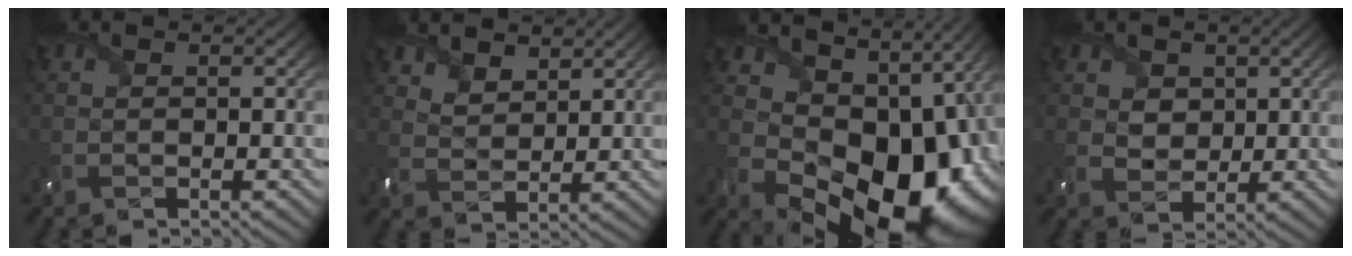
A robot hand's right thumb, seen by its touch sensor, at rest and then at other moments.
{"total": 4.6, "force": [3.6, 2.1, 1.8], "torque": [-0.046, 0.001, 0.075]}
{"total": 15.4, "force": [1.9, 10.9, 10.7], "torque": [-0.143, -0.029, 0.077]}
{"total": 3.7, "force": [1.8, 2.9, 1.5], "torque": [-0.047, -0.012, 0.032]}